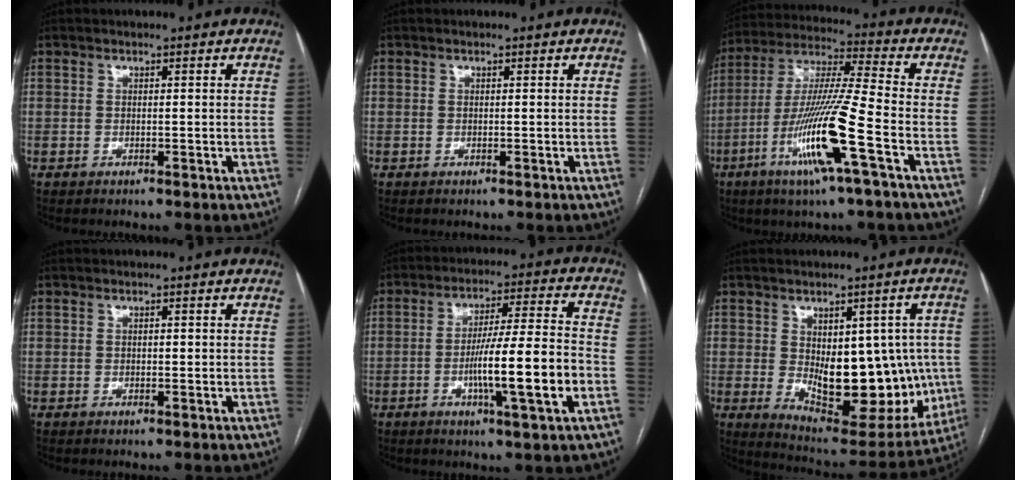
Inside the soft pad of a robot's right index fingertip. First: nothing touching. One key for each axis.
{"total": 0.0}
{"total": 16.0, "fx": -6.4, "fy": -0.5, "fz": 14.7, "tx": -0.296, "ty": -0.015, "tz": -0.122}
{"total": 0.5, "fx": 0.0, "fy": 0.3, "fz": 0.4, "tx": -0.007, "ty": 0.000, "tz": 0.001}
{"total": 13.5, "fx": -3.7, "fy": -0.1, "fz": 13.0, "tx": -0.217, "ty": 0.000, "tz": -0.064}
{"total": 18.6, "fx": -1.1, "fy": 8.9, "fz": 16.3, "tx": -0.229, "ty": -0.001, "tz": 0.016}